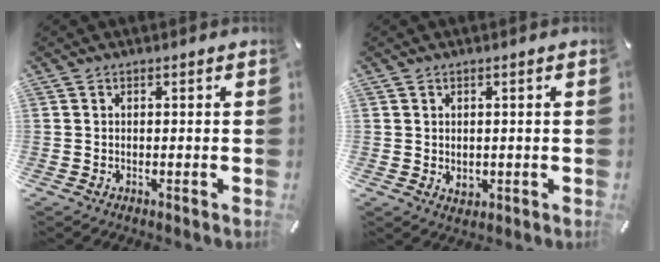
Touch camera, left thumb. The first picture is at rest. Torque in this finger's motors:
{"motor_torque": [0.02, 0.02, 0.09, -0.09, 0.01]}